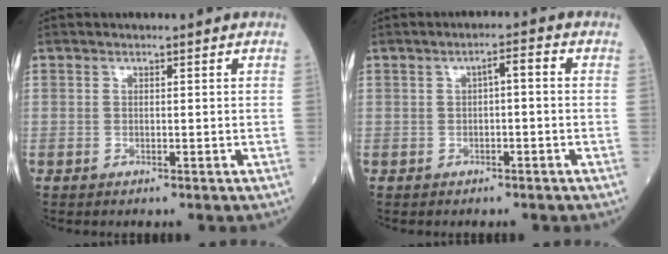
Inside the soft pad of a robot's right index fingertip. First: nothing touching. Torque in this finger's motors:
{"motor_torque": [0.21, -0.12, 0.13, 0.04]}